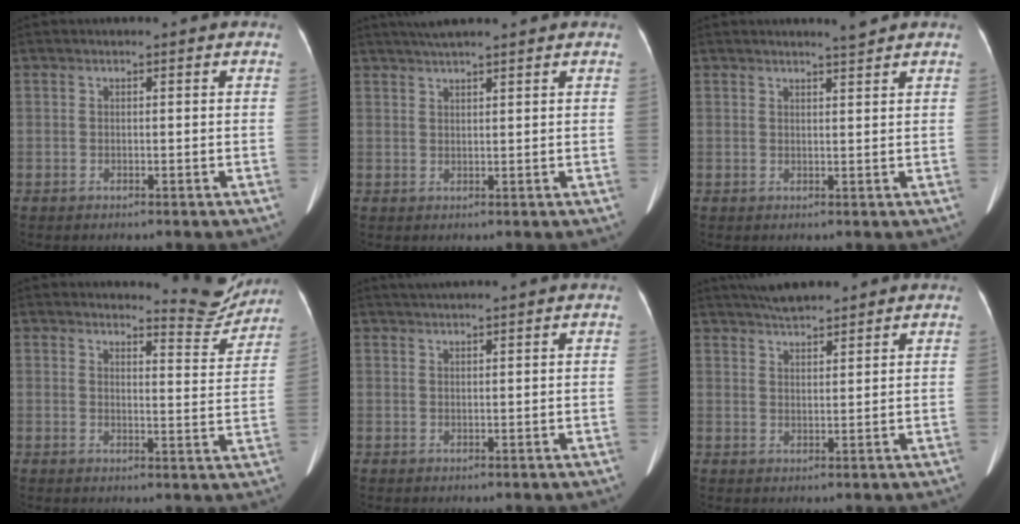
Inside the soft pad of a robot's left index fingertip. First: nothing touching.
{"total": 5.6, "force": [4.7, 0.2, 3.0], "torque": [-0.047, 0.023, 0.073]}
{"total": 1.6, "force": [1.5, -0.5, 0.5], "torque": [-0.012, -0.011, 0.025]}
{"total": 6.7, "force": [6.6, 0.7, -0.2], "torque": [0.002, -0.039, 0.073]}
{"total": 4.4, "force": [4.0, -0.8, 1.8], "torque": [-0.023, 0.027, 0.062]}
{"total": 6.0, "force": [5.4, 0.8, 2.4], "torque": [-0.046, 0.017, 0.093]}